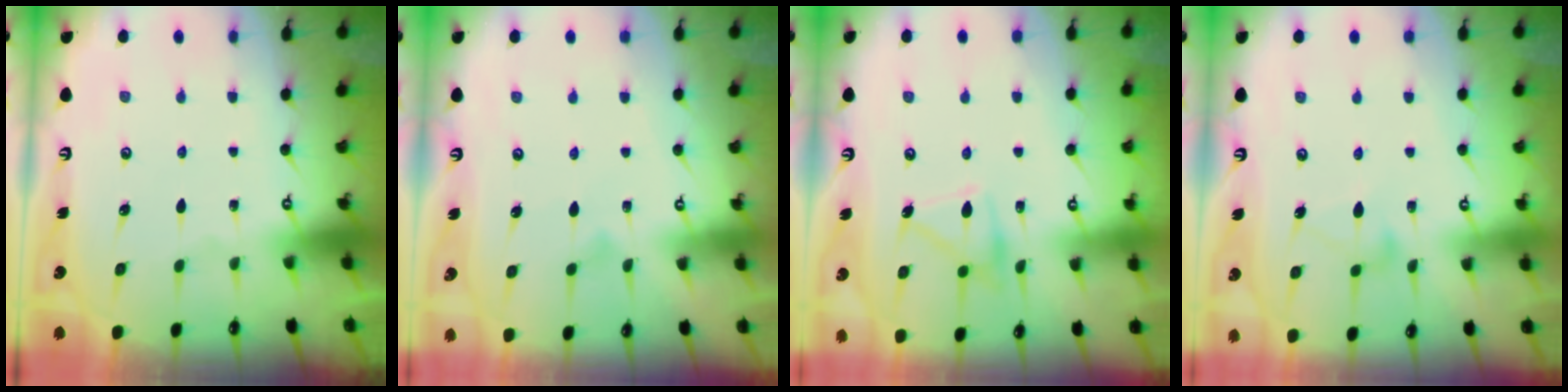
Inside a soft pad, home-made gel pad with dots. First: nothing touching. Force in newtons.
{"total": 5.0, "press": 4.9, "slide": 0.3}
{"total": 12.8, "press": 12.8, "slide": 1.0}
{"total": 6.2, "press": 6.2, "slide": 0.4}